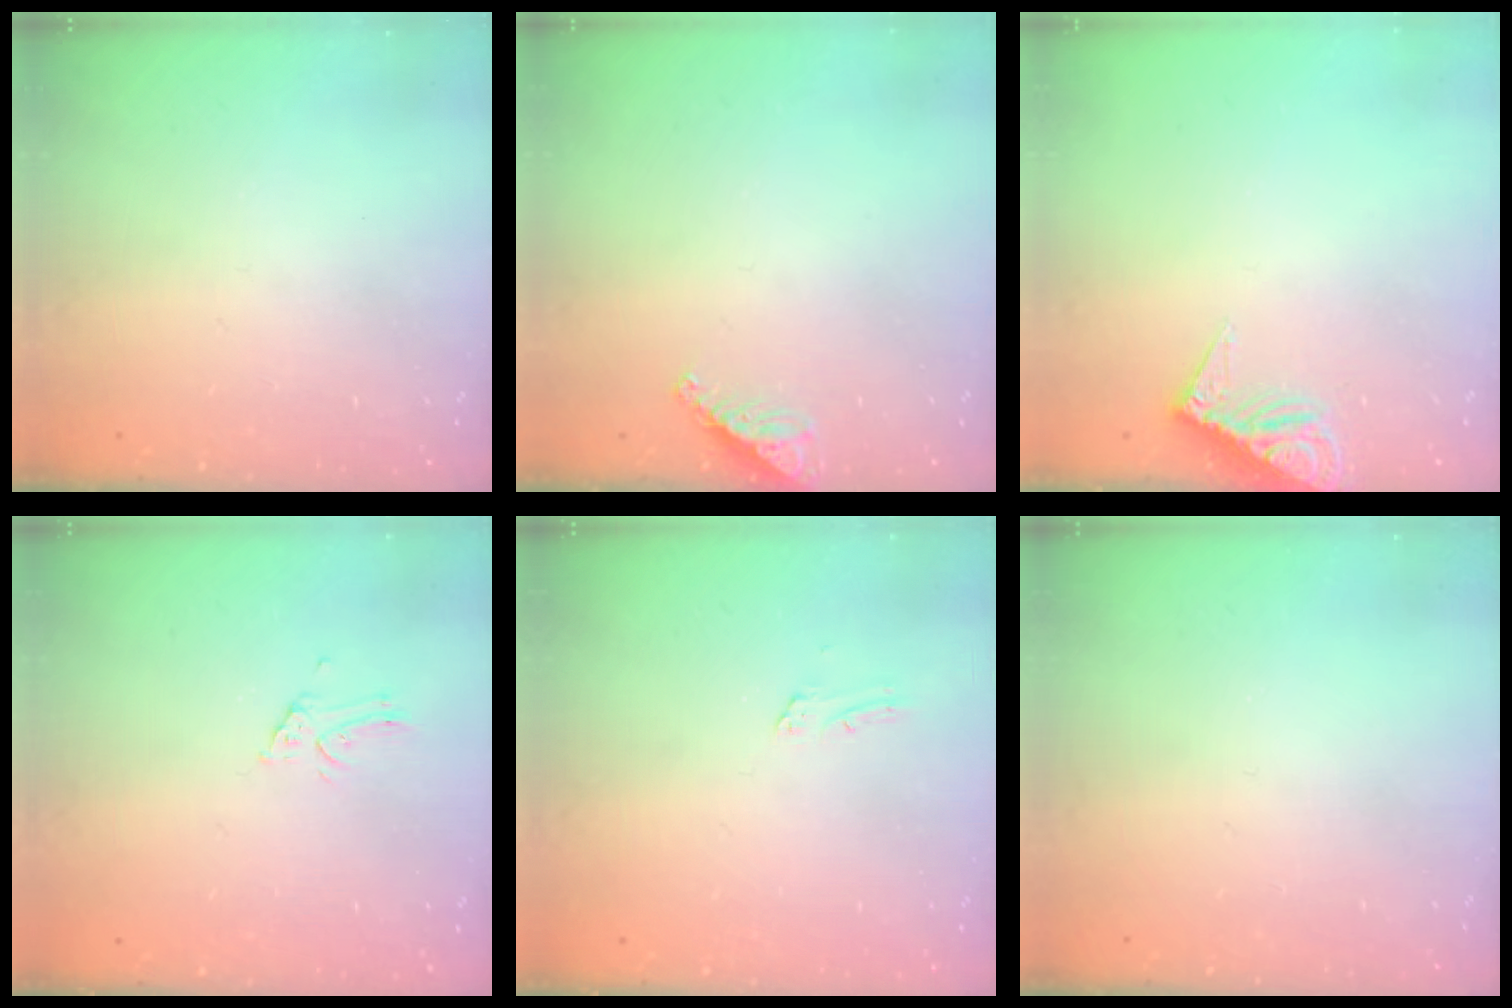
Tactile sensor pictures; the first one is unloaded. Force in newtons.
{"total": 5.8, "press": 5.8, "slide": 0.8}
{"total": 9.6, "press": 9.6, "slide": 0.3}
{"total": 1.1, "press": 1.1, "slide": 0.0}
{"total": 1.4, "press": 1.4, "slide": 0.1}
{"total": 0.0}